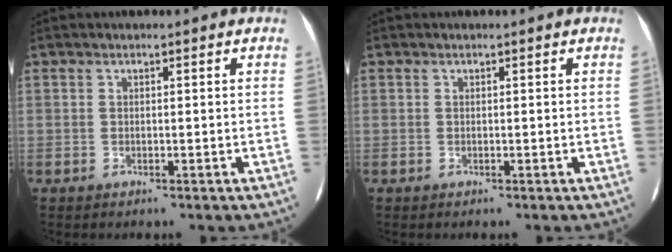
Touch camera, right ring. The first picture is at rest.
{"total": 0.0}